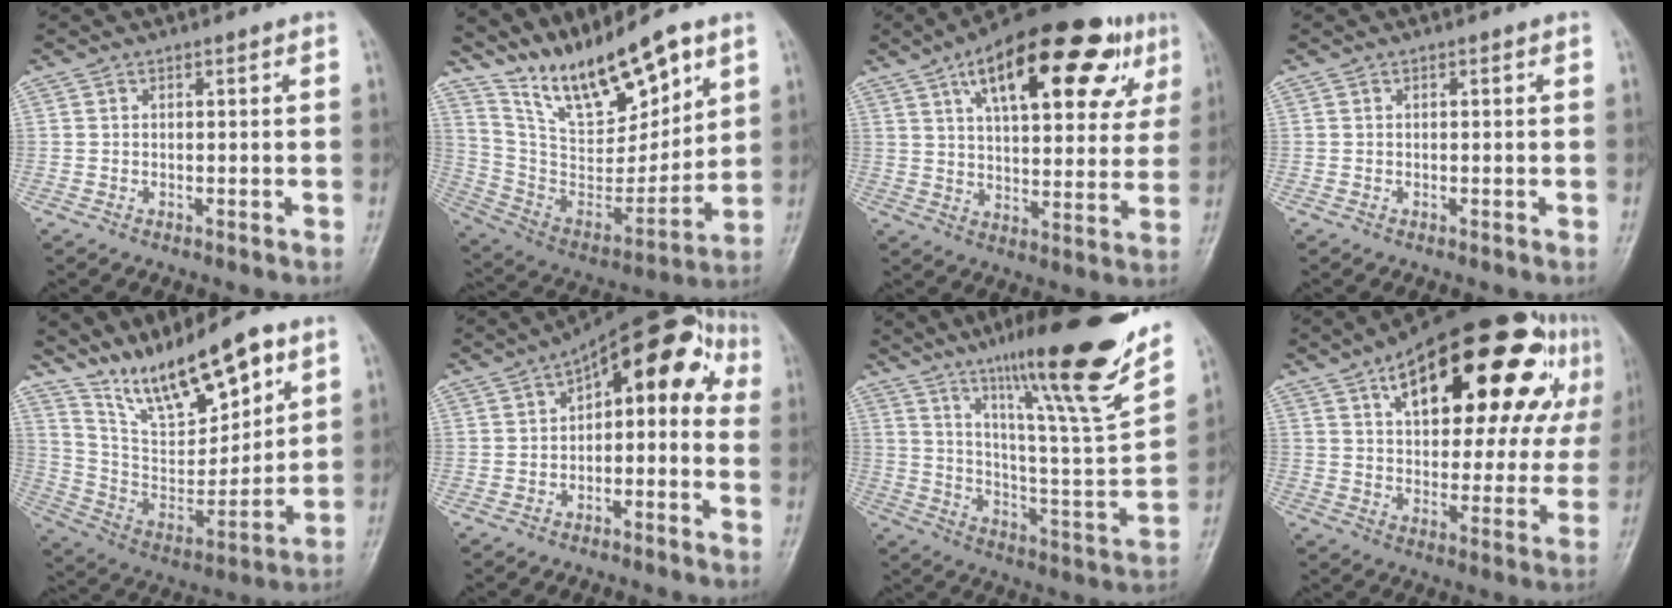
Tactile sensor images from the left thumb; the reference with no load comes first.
{"total": 18.5, "force": [13.3, 6.0, 11.4], "torque": [-0.149, -0.074, 0.254]}
{"total": 25.4, "force": [12.0, 10.4, 19.8], "torque": [-0.260, -0.001, 0.177]}
{"total": 0.0}
{"total": 18.2, "force": [12.5, 5.9, 11.8], "torque": [-0.164, -0.062, 0.234]}
{"total": 12.6, "force": [0.6, 6.8, 10.6], "torque": [-0.106, 0.061, -0.004]}
{"total": 26.0, "force": [17.1, 2.8, 19.4], "torque": [-0.275, -0.070, 0.279]}
{"total": 30.6, "force": [13.5, 13.9, 23.6], "torque": [-0.304, 0.016, 0.197]}